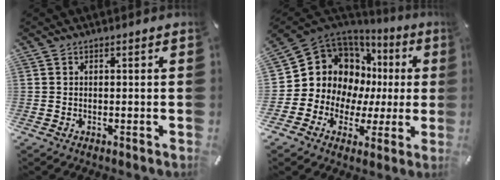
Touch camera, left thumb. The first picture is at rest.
{"total": 13.5, "force": [3.7, 12.0, 5.0], "torque": [-0.105, -0.051, 0.084]}